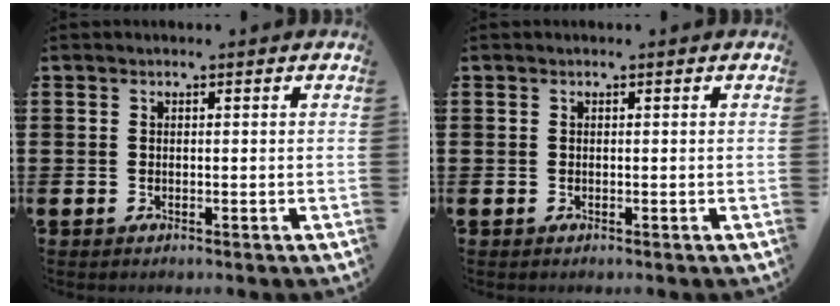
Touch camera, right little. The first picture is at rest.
{"total": 0.0}